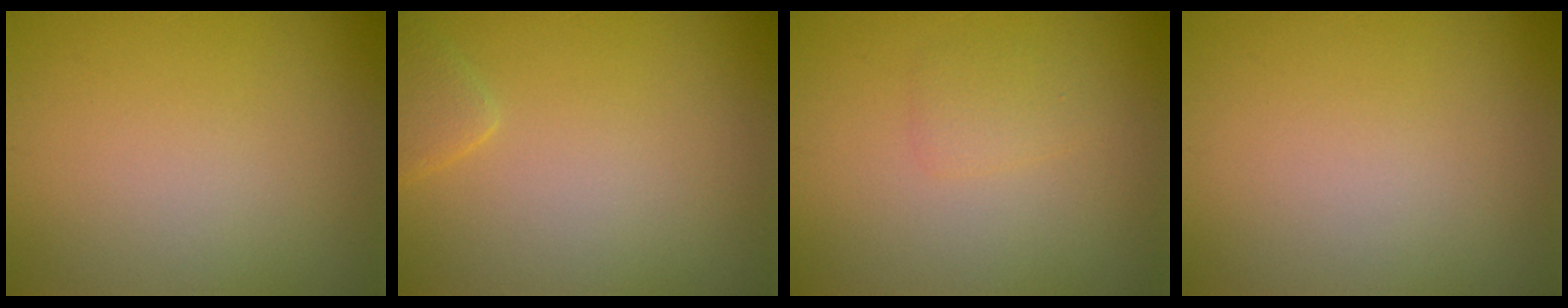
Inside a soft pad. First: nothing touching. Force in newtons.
{"total": 1.7, "press": 1.7, "slide": 0.2}
{"total": 1.2, "press": 1.2, "slide": 0.1}
{"total": 0.0}